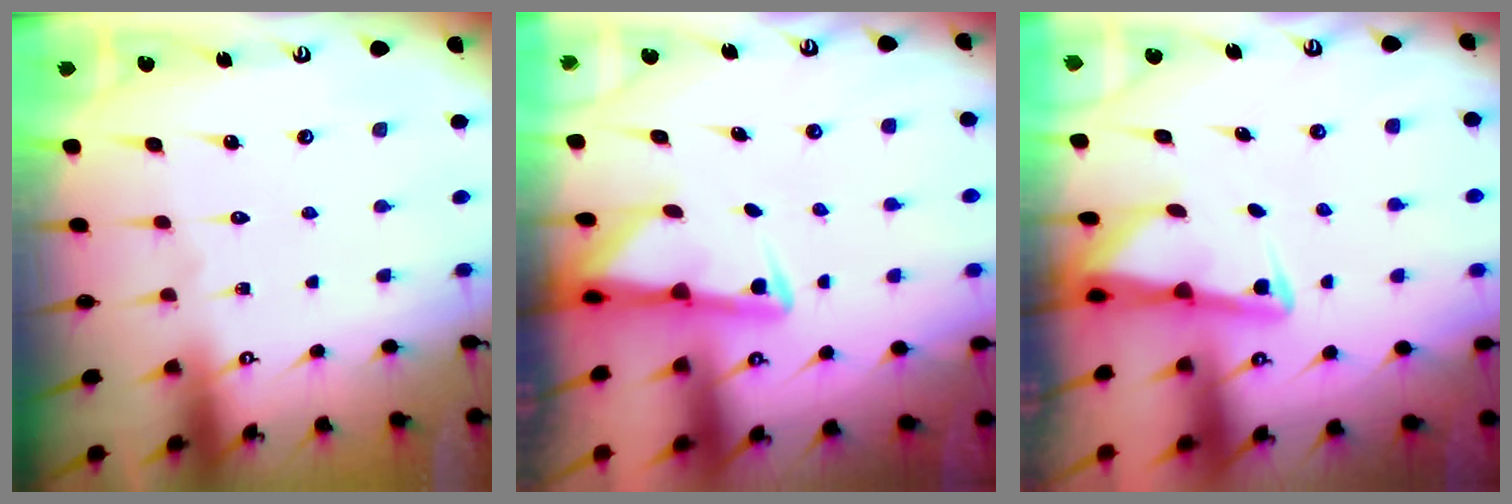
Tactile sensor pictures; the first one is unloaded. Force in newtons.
{"total": 2.8, "press": 2.7, "slide": 0.7}
{"total": 2.9, "press": 2.9, "slide": 0.3}